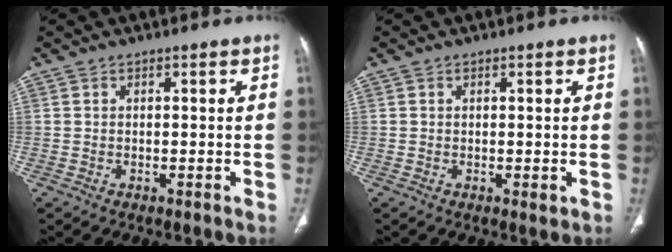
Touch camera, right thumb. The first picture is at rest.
{"total": 0.9, "force": [0.0, 0.4, 0.8], "torque": [-0.011, -0.004, 0.002]}